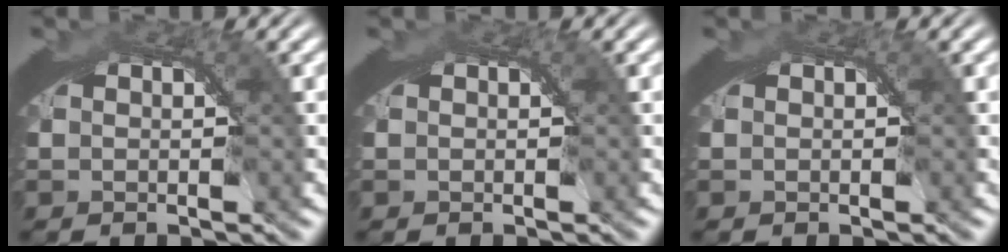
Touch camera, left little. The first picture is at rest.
{"total": 0.0}
{"total": 0.0}